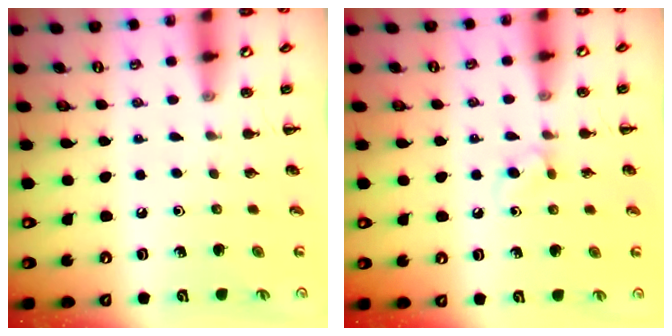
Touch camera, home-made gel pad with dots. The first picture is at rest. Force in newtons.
{"total": 2.9, "press": 2.6, "slide": 1.3}